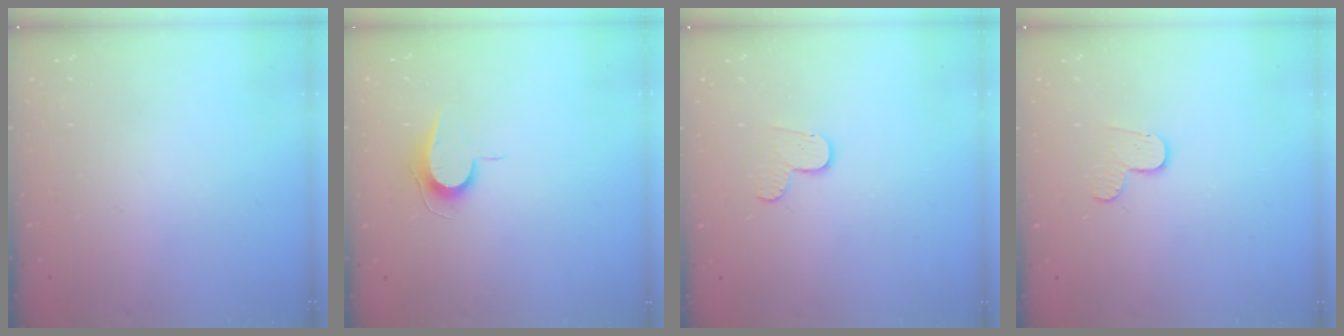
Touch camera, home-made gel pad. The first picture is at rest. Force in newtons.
{"total": 6.8, "press": 6.8, "slide": 0.7}
{"total": 3.3, "press": 3.3, "slide": 0.3}
{"total": 3.3, "press": 3.3, "slide": 0.3}